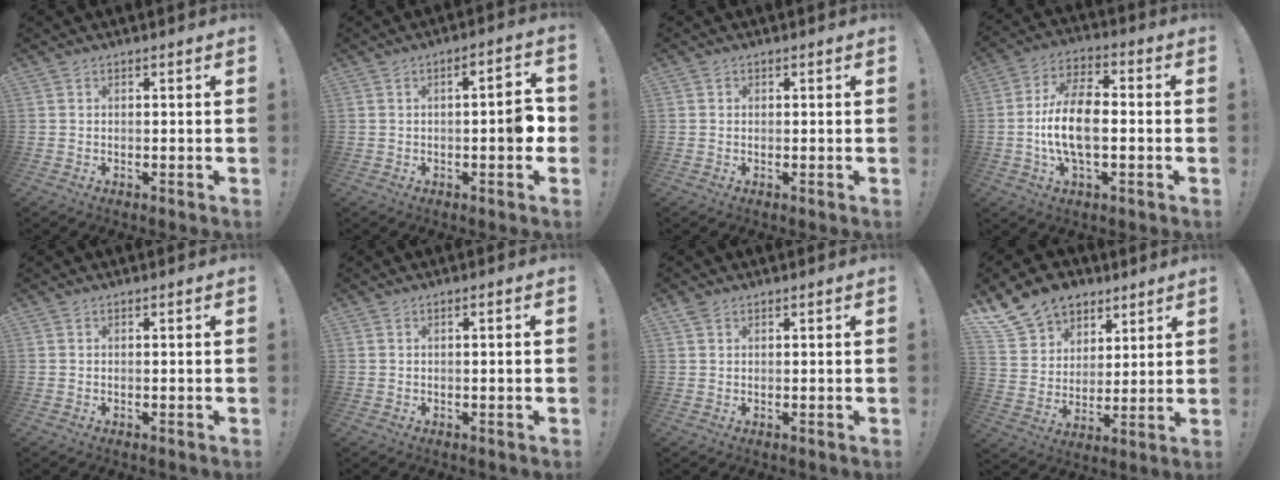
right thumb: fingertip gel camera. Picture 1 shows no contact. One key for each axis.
{"total": 6.7, "fx": -1.4, "fy": 1.9, "fz": 6.3, "tx": -0.069, "ty": 0.002, "tz": -0.027}
{"total": 0.7, "fx": 0.2, "fy": 0.6, "fz": 0.0, "tx": 0.001, "ty": 0.001, "tz": 0.003}
{"total": 13.4, "fx": -2.1, "fy": 6.6, "fz": 11.4, "tx": -0.220, "ty": 0.008, "tz": -0.039}
{"total": 0.0}
{"total": 1.9, "fx": -0.2, "fy": -0.5, "fz": 1.9, "tx": -0.033, "ty": -0.003, "tz": -0.004}
{"total": 1.5, "fx": 1.1, "fy": 0.9, "fz": 0.5, "tx": -0.012, "ty": 0.000, "tz": 0.021}
{"total": 14.5, "fx": 9.9, "fy": 9.6, "fz": 4.2, "tx": -0.074, "ty": -0.065, "tz": 0.194}